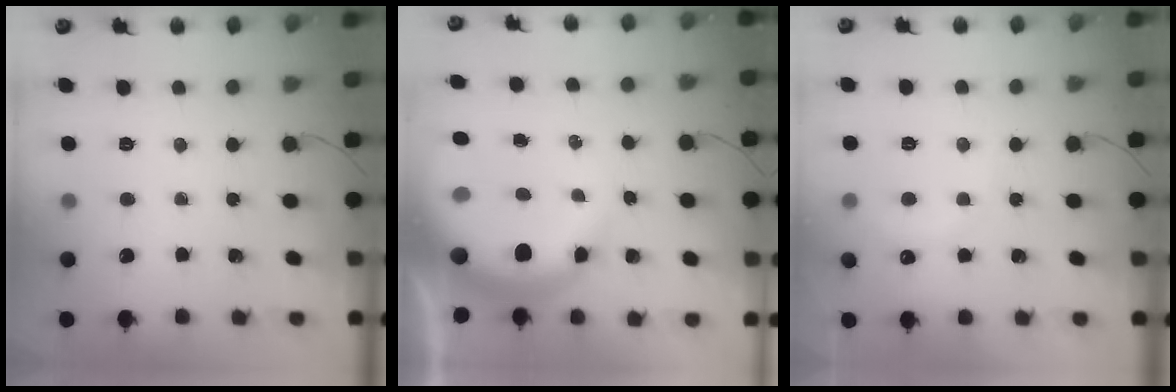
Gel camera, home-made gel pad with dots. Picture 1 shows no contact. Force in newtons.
{"total": 12.2, "press": 11.9, "slide": 2.7}
{"total": 6.8, "press": 6.7, "slide": 1.2}